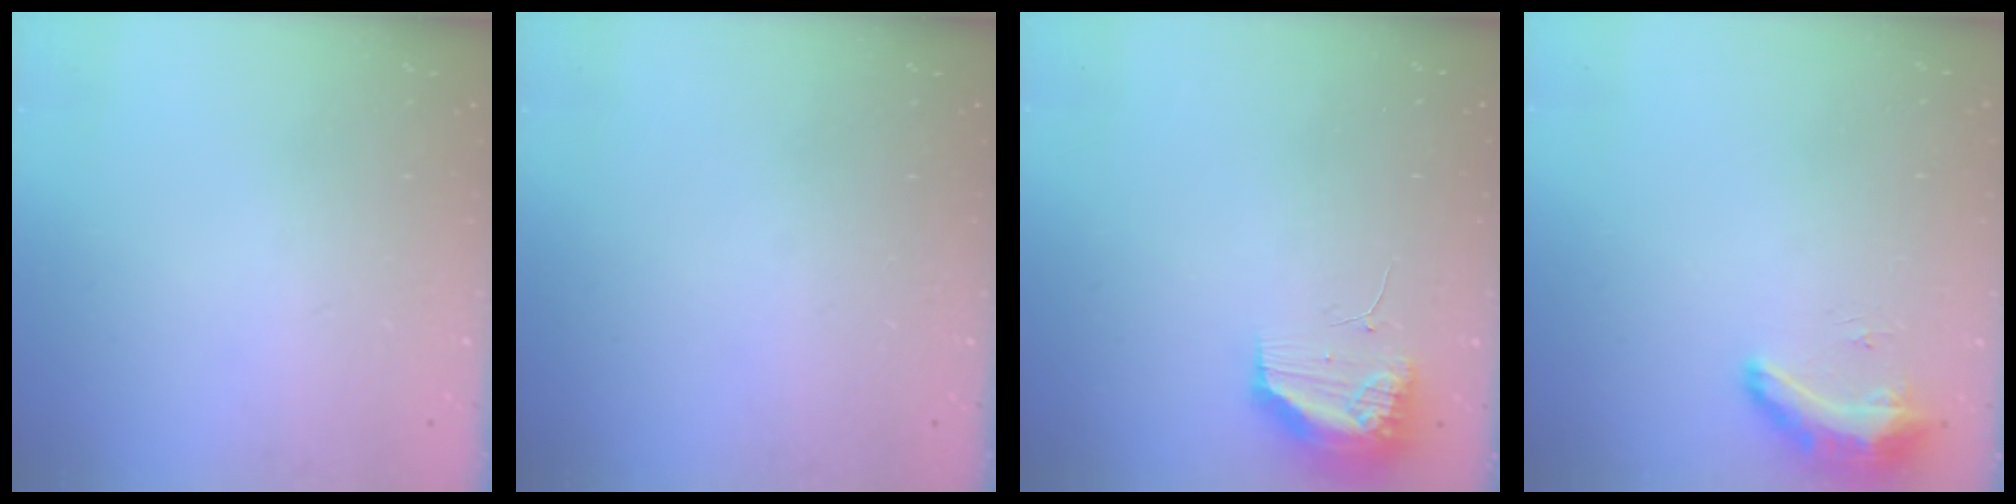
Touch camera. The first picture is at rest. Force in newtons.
{"total": 0.0}
{"total": 11.5, "press": 11.1, "slide": 3.1}
{"total": 9.2, "press": 8.6, "slide": 3.1}